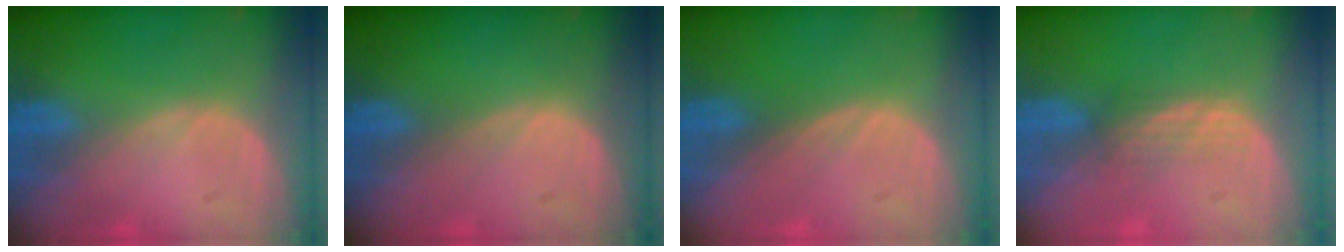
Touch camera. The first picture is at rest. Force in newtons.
{"total": 0.0}
{"total": 0.0}
{"total": 2.4, "press": 2.3, "slide": 0.5}